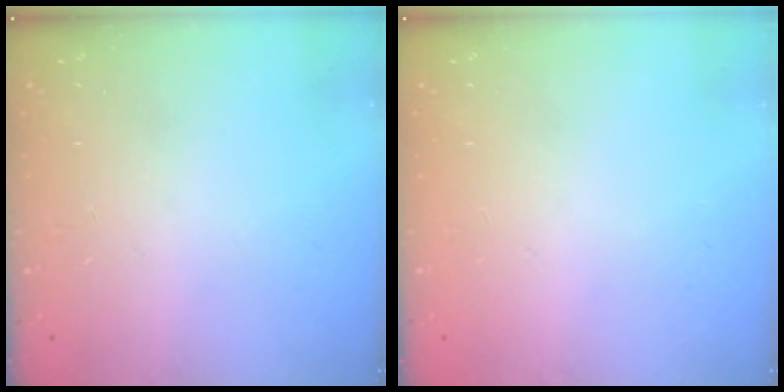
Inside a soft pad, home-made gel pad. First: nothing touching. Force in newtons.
{"total": 0.0}